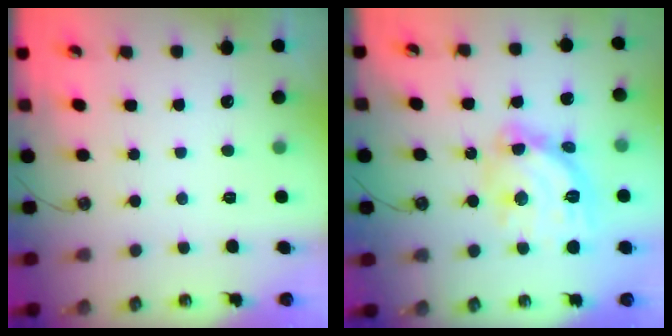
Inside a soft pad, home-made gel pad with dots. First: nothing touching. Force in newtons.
{"total": 16.2, "press": 16.2, "slide": 1.7}